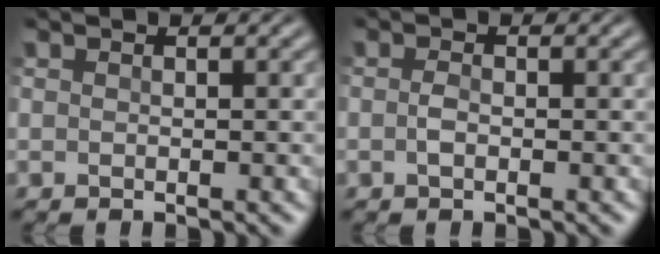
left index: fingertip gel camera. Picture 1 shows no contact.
{"total": 1.1, "force": [-0.3, 0.6, 0.9], "torque": [-0.021, 0.001, -0.008]}